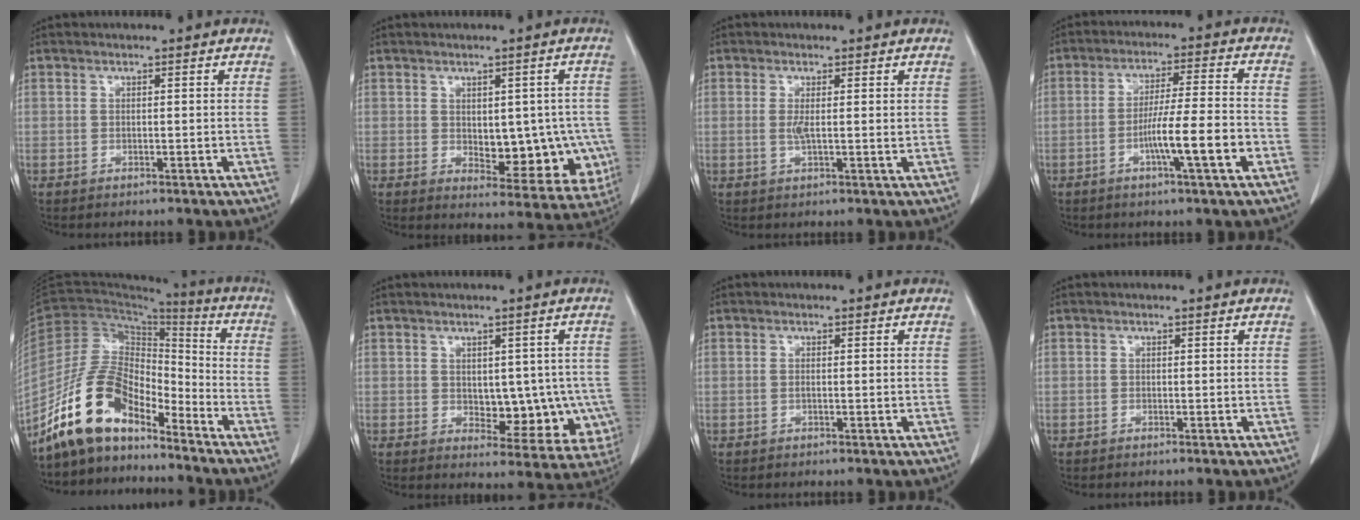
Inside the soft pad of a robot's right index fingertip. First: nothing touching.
{"total": 11.3, "force": [-0.9, 6.0, 9.5], "torque": [-0.106, 0.004, 0.007]}
{"total": 2.3, "force": [0.3, 0.3, 2.3], "torque": [-0.045, -0.002, 0.007]}
{"total": 9.4, "force": [-3.4, -0.2, 8.8], "torque": [-0.147, -0.001, -0.058]}
{"total": 12.9, "force": [-10.2, 5.1, 6.0], "torque": [-0.123, 0.035, -0.191]}
{"total": 9.4, "force": [-0.6, 5.5, 7.6], "torque": [-0.074, 0.005, 0.008]}
{"total": 0.6, "force": [0.0, 0.0, 0.6], "torque": [-0.013, -0.001, 0.001]}
{"total": 0.0}